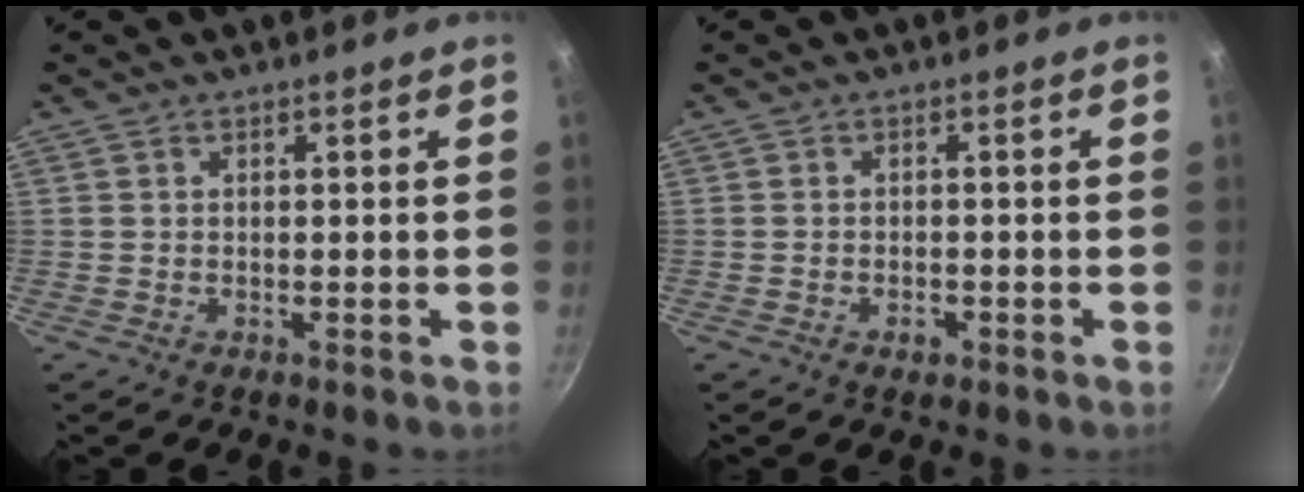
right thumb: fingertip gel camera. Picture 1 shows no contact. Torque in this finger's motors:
{"motor_torque": [-0.06, 0.08, -0.19, 0.09, -0.02]}